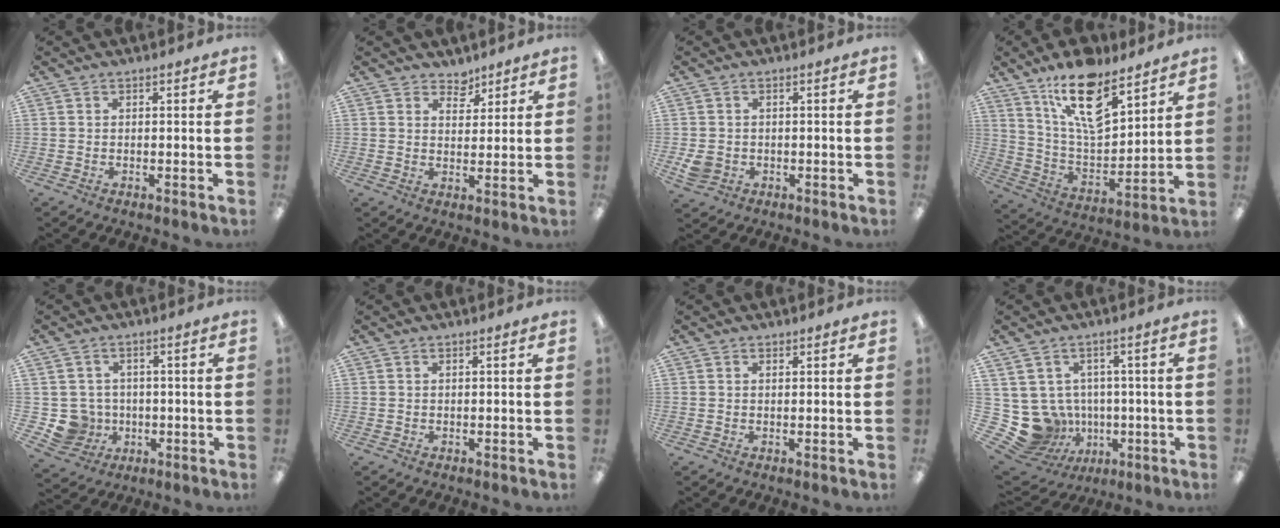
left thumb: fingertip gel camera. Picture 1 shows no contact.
{"total": 3.8, "force": [3.3, 1.9, 0.3], "torque": [0.008, -0.025, 0.058]}
{"total": 3.2, "force": [-0.8, 2.8, 1.4], "torque": [-0.022, -0.002, -0.015]}
{"total": 17.3, "force": [11.8, 7.0, 10.6], "torque": [-0.186, -0.063, 0.205]}
{"total": 6.6, "force": [-0.7, 6.5, 1.0], "torque": [-0.047, 0.003, -0.004]}
{"total": 0.0}
{"total": 0.5, "force": [0.4, 0.2, 0.3], "torque": [0.001, -0.004, 0.006]}
{"total": 11.4, "force": [-2.1, 10.7, 3.4], "torque": [-0.104, -0.005, -0.021]}